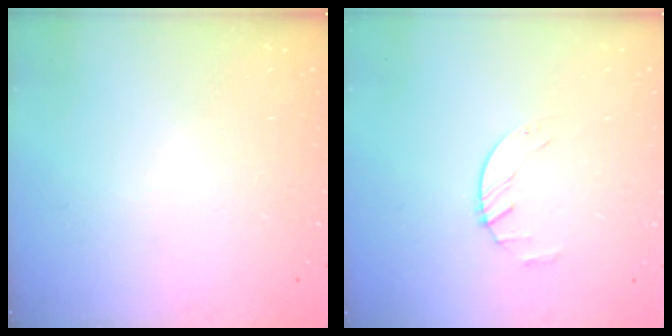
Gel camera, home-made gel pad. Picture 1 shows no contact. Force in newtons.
{"total": 2.2, "press": 2.2, "slide": 0.4}